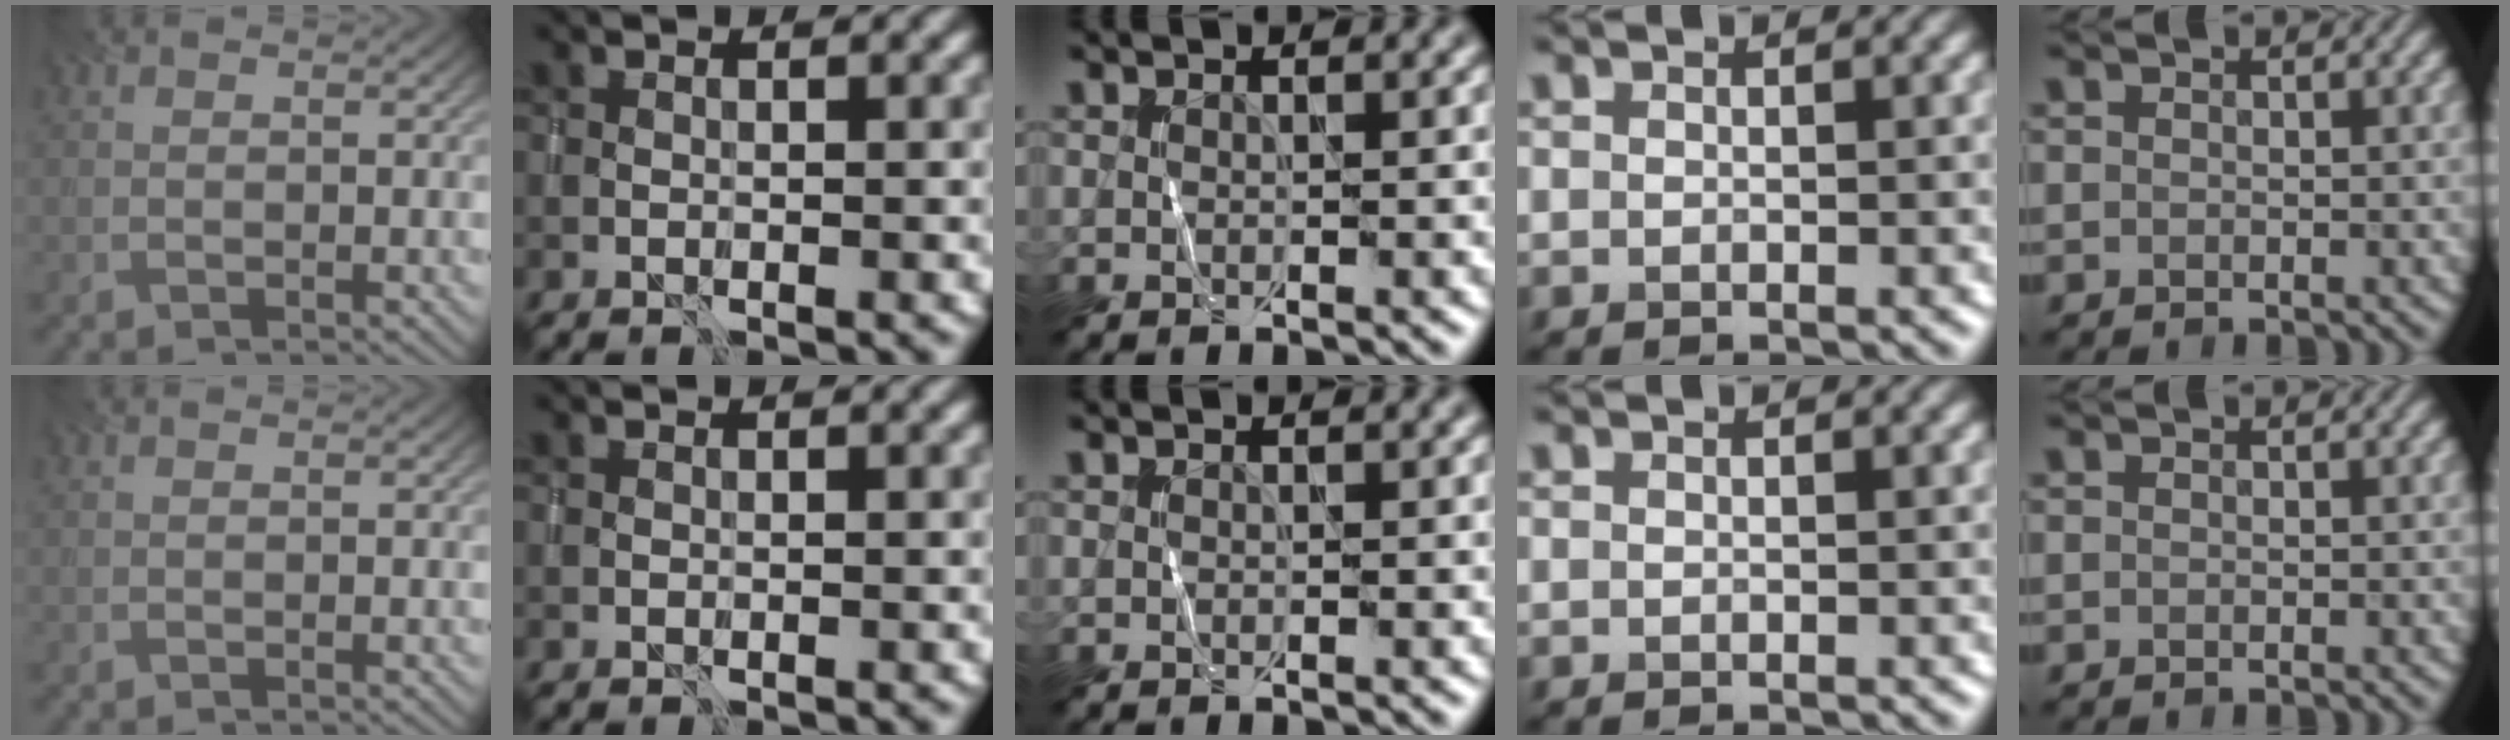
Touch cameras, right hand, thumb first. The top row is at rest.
{}